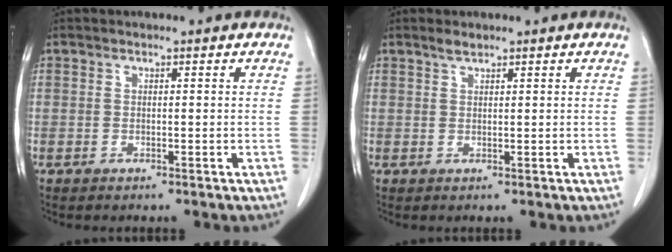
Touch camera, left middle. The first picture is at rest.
{"total": 0.7, "force": [0.7, 0.0, 0.2], "torque": [-0.009, -0.002, 0.016]}